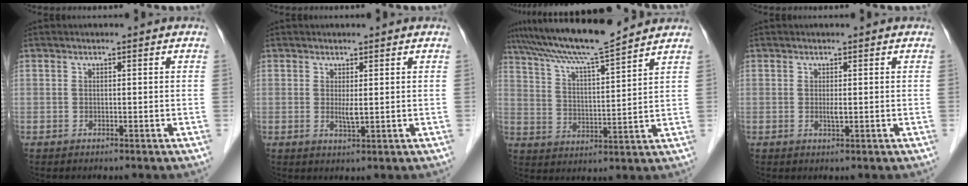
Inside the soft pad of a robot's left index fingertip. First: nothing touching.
{"total": 1.8, "force": [0.4, 0.2, 1.7], "torque": [-0.037, -0.005, 0.010]}
{"total": 13.1, "force": [11.7, -0.6, 6.0], "torque": [-0.114, 0.014, 0.197]}
{"total": 0.9, "force": [0.1, 0.1, 0.9], "torque": [-0.022, -0.003, 0.003]}